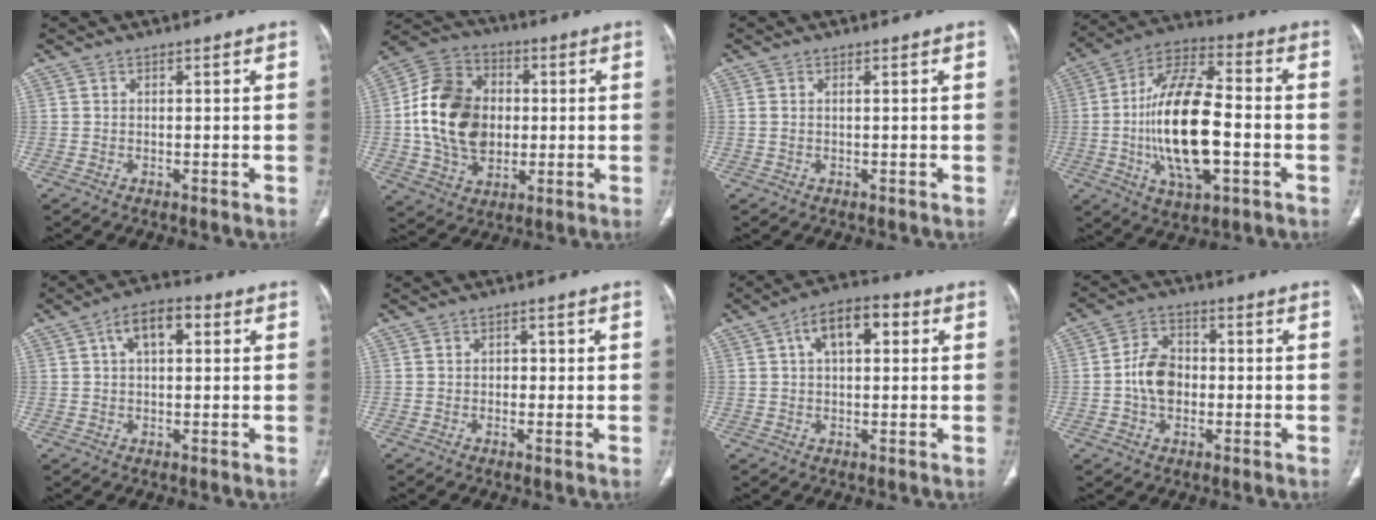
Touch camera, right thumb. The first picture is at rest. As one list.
[{"total": 18.0, "force": [0.3, 13.5, 11.9], "torque": [-0.198, 0.016, 0.008]}, {"total": 0.9, "force": [0.2, 0.3, 0.9], "torque": [-0.031, 0.008, 0.007]}, {"total": 20.5, "force": [-3.2, 9.0, 18.2], "torque": [-0.329, 0.023, -0.055]}, {"total": 7.0, "force": [2.0, 3.8, 5.5], "torque": [-0.086, 0.020, 0.027]}, {"total": 1.5, "force": [0.0, 1.2, 0.9], "torque": [0.001, 0.004, -0.006]}, {"total": 8.8, "force": [2.5, 4.7, 7.1], "torque": [-0.102, 0.024, 0.032]}, {"total": 7.9, "force": [-0.9, 5.8, 5.3], "torque": [-0.076, 0.019, -0.022]}]